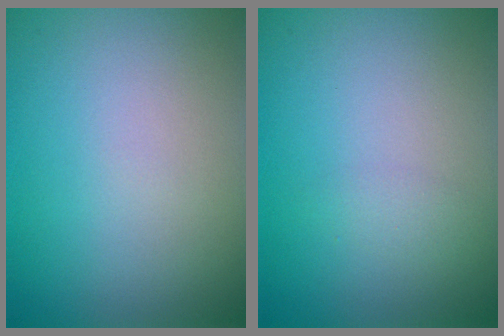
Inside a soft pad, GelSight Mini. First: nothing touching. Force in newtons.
{"total": 0.9, "press": 0.9, "slide": 0.1}